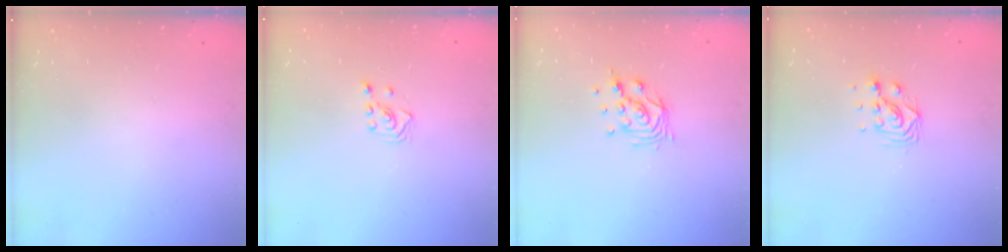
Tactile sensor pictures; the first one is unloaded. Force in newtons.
{"total": 2.5, "press": 2.3, "slide": 1.0}
{"total": 9.3, "press": 9.3, "slide": 0.4}
{"total": 6.6, "press": 6.6, "slide": 0.4}